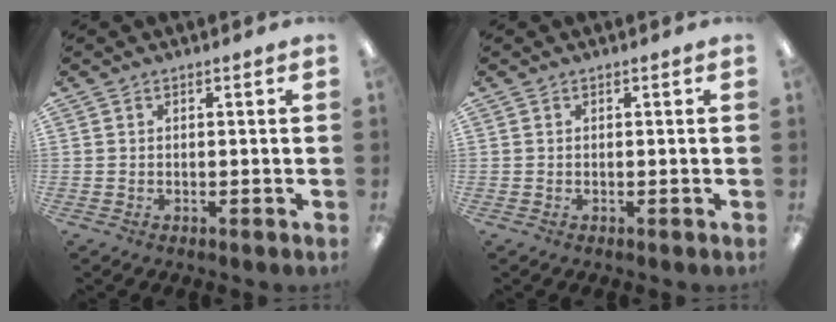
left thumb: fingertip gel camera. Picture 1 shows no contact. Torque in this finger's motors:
{"motor_torque": [0.00, 0.00, -0.02, 0.02, 0.00]}